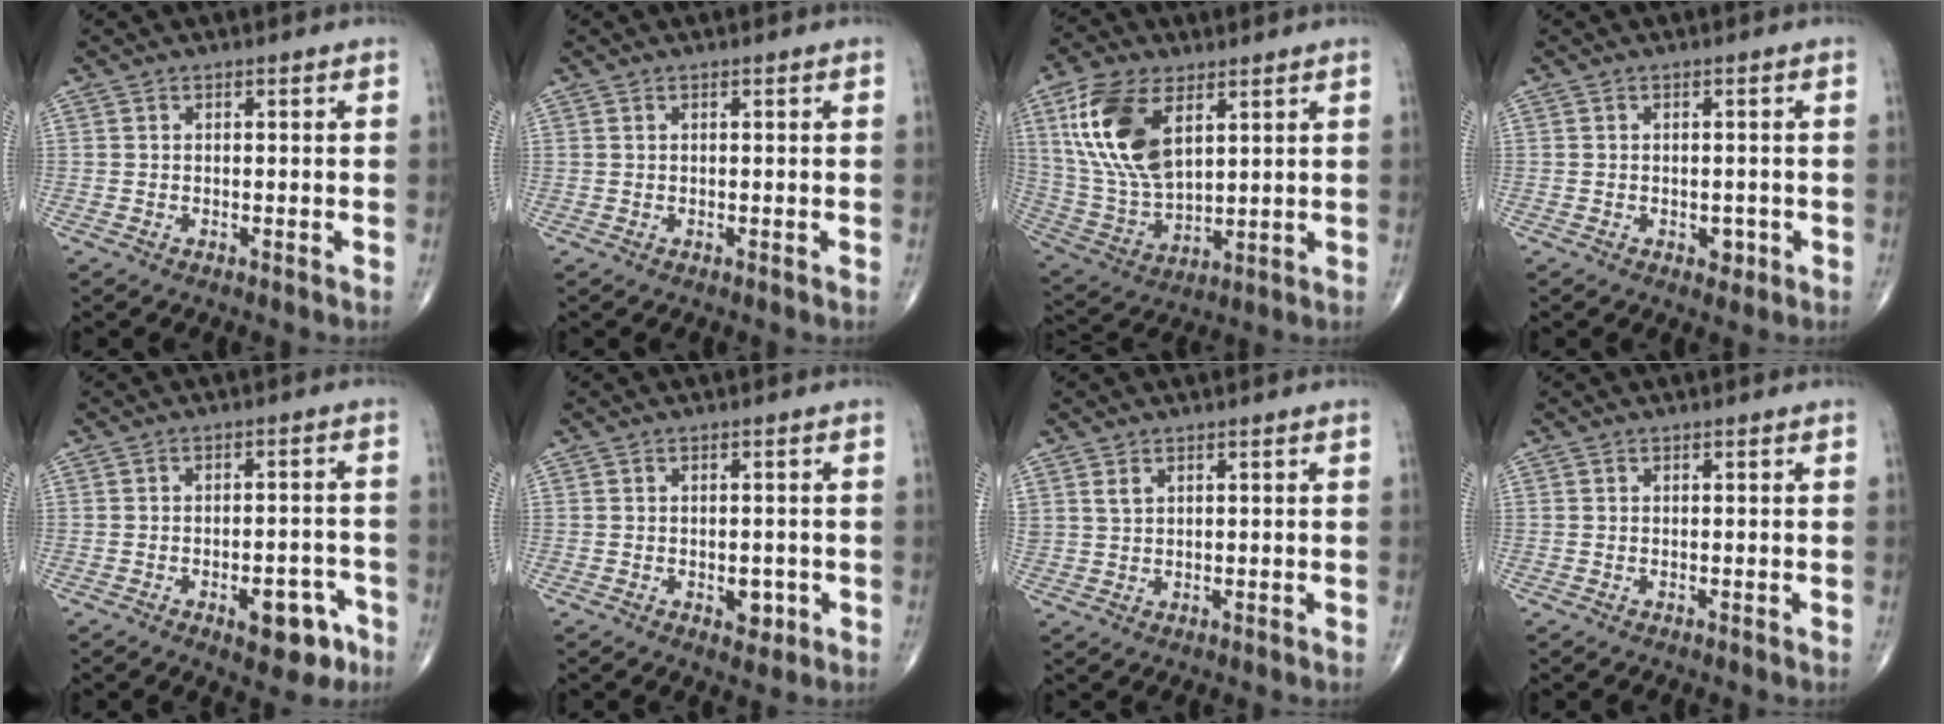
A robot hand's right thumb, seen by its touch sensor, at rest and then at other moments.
{"total": 0.0}
{"total": 17.1, "force": [6.7, 9.0, 13.0], "torque": [-0.252, -0.021, 0.137]}
{"total": 1.8, "force": [-0.7, 1.3, 1.1], "torque": [-0.002, 0.001, -0.007]}
{"total": 7.9, "force": [-4.0, 3.8, 5.7], "torque": [-0.052, 0.030, -0.047]}
{"total": 3.0, "force": [-0.9, 1.9, 2.2], "torque": [-0.012, 0.002, -0.008]}
{"total": 1.8, "force": [1.2, 1.1, 0.9], "torque": [-0.015, -0.004, 0.029]}
{"total": 0.0}